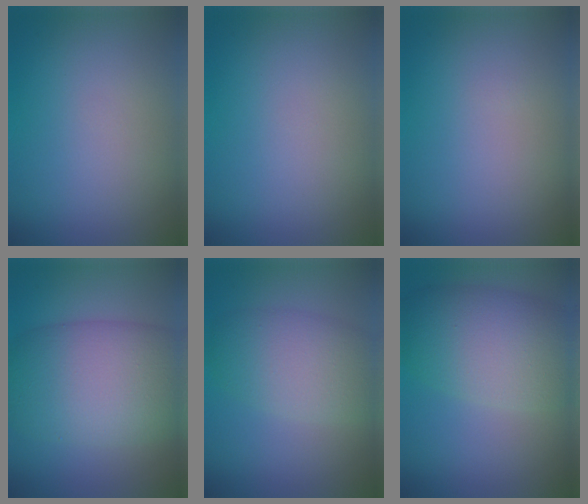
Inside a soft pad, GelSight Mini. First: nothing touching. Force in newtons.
{"total": 0.0}
{"total": 0.0}
{"total": 11.5, "press": 11.5, "slide": 0.4}
{"total": 6.4, "press": 6.4, "slide": 0.1}
{"total": 8.4, "press": 8.4, "slide": 0.3}